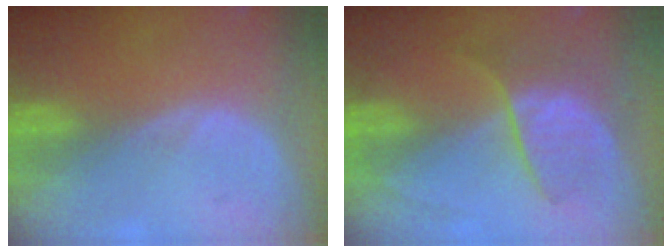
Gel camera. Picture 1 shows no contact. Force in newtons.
{"total": 6.4, "press": 6.4, "slide": 0.8}